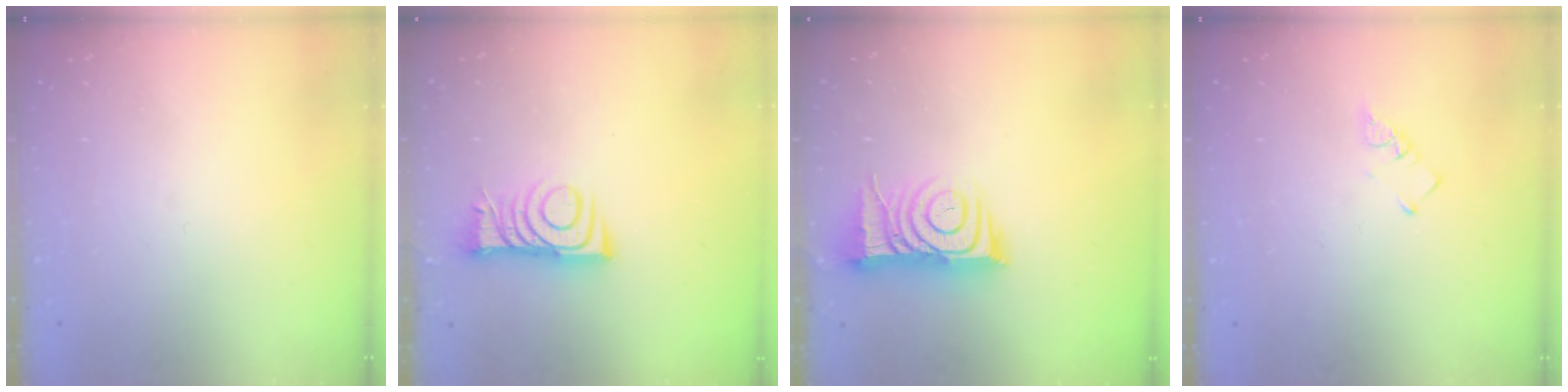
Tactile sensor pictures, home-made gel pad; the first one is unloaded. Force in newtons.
{"total": 8.8, "press": 8.8, "slide": 0.6}
{"total": 11.3, "press": 11.2, "slide": 1.0}
{"total": 1.9, "press": 1.9, "slide": 0.3}